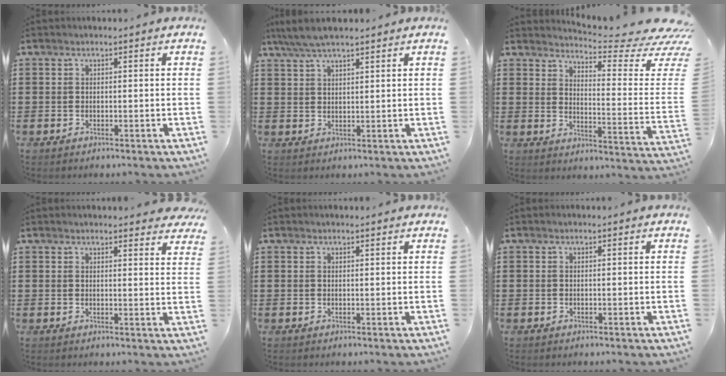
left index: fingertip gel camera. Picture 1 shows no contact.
{"total": 4.7, "force": [3.8, 0.9, 2.6], "torque": [-0.058, -0.001, 0.069]}
{"total": 6.0, "force": [5.1, 0.3, 3.2], "torque": [-0.055, -0.059, 0.080]}
{"total": 2.7, "force": [2.7, 0.0, 0.6], "torque": [-0.011, -0.011, 0.049]}
{"total": 0.5, "force": [0.5, 0.0, 0.2], "torque": [-0.006, -0.001, 0.009]}
{"total": 0.0}